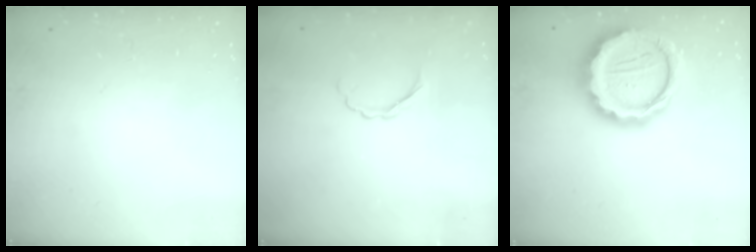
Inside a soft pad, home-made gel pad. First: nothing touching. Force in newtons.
{"total": 2.7, "press": 2.6, "slide": 0.8}
{"total": 20.2, "press": 19.8, "slide": 4.1}